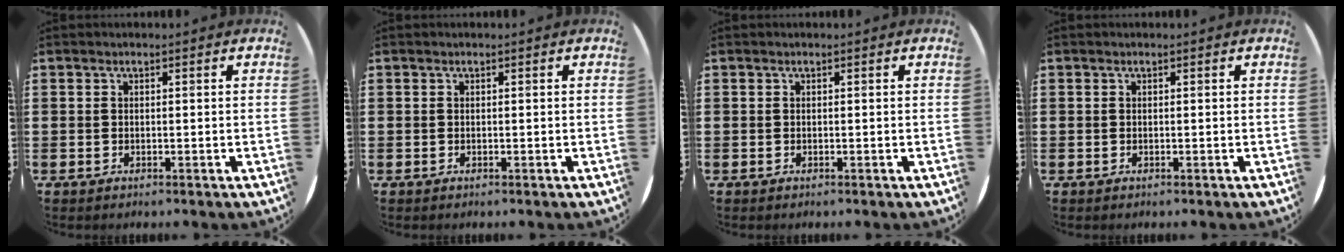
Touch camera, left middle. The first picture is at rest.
{"total": 0.0}
{"total": 0.0}
{"total": 0.0}